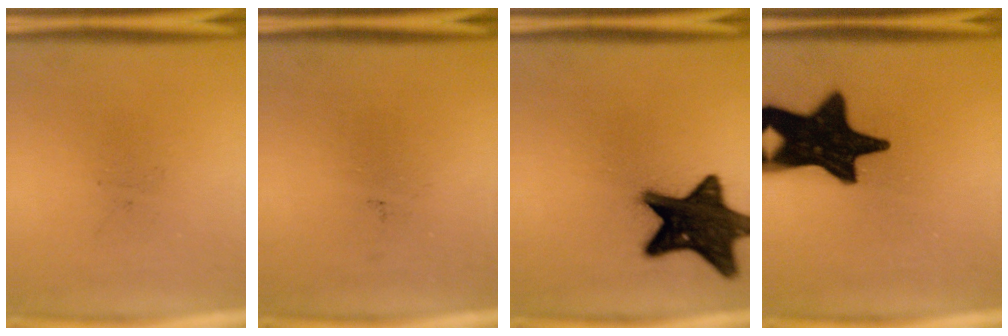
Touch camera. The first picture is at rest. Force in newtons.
{"total": 0.0}
{"total": 17.5}
{"total": 19.2}